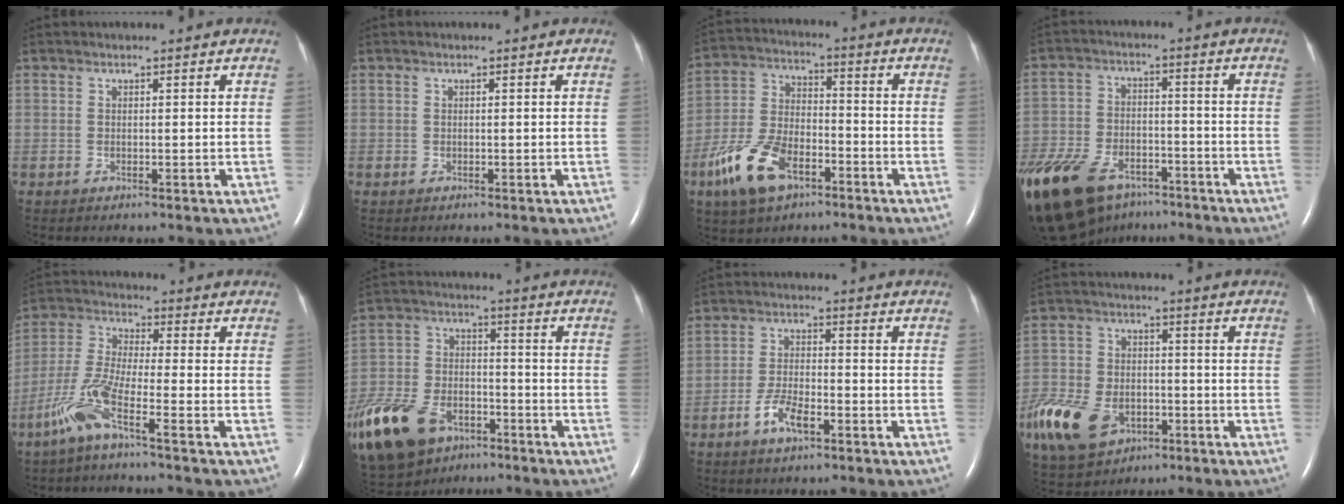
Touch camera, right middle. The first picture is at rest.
{"total": 0.0}
{"total": 12.1, "force": [-6.6, 5.8, 8.3], "torque": [-0.190, 0.003, -0.124]}
{"total": 26.0, "force": [-16.3, 14.6, 14.0], "torque": [-0.378, -0.039, -0.268]}
{"total": 8.2, "force": [-4.8, 0.2, 6.6], "torque": [-0.157, -0.007, -0.107]}
{"total": 25.7, "force": [-15.2, 14.9, 14.4], "torque": [-0.412, -0.036, -0.269]}
{"total": 5.5, "force": [-3.1, 1.8, 4.1], "torque": [-0.088, -0.001, -0.059]}
{"total": 19.7, "force": [-9.5, 12.8, 11.6], "torque": [-0.320, -0.019, -0.166]}